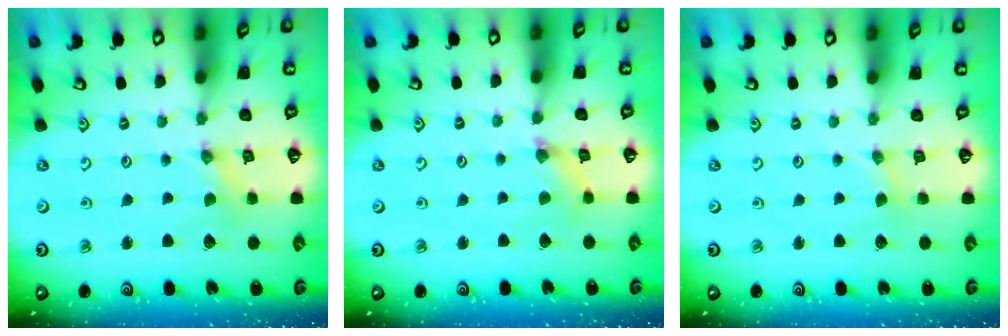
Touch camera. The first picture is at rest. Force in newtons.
{"total": 2.0, "press": 2.0, "slide": 0.3}
{"total": 1.0, "press": 1.0, "slide": 0.2}